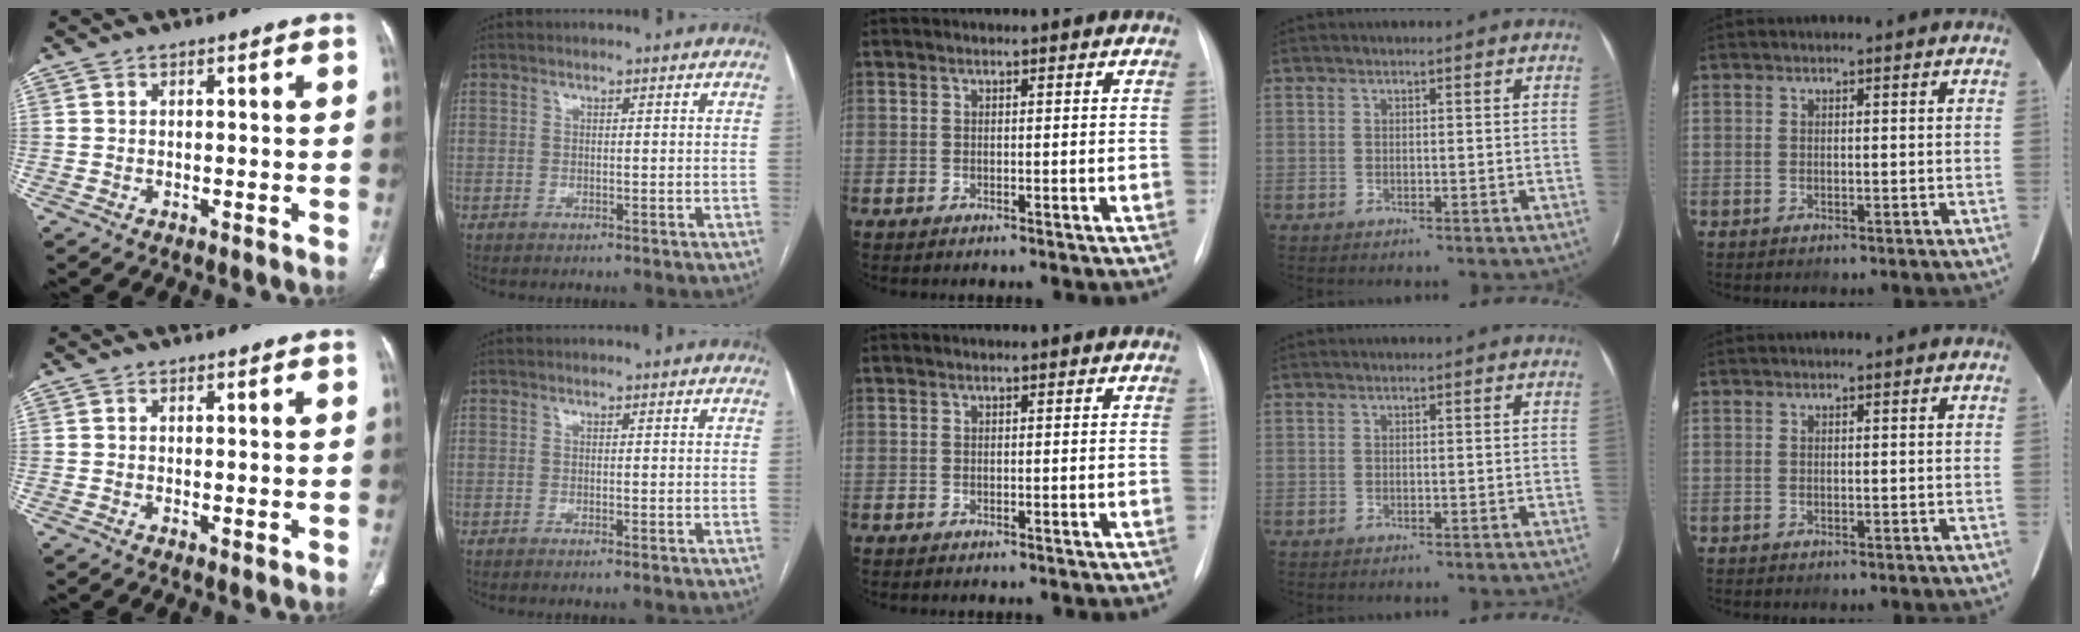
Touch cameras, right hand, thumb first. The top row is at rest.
{"thumb": {"total": 1.0, "force": [0.0, 0.4, 0.9], "torque": [-0.019, -0.006, 0.001]}, "index": {"total": 0.6, "force": [-0.4, -0.1, 0.5], "torque": [-0.011, 0.000, -0.005]}}